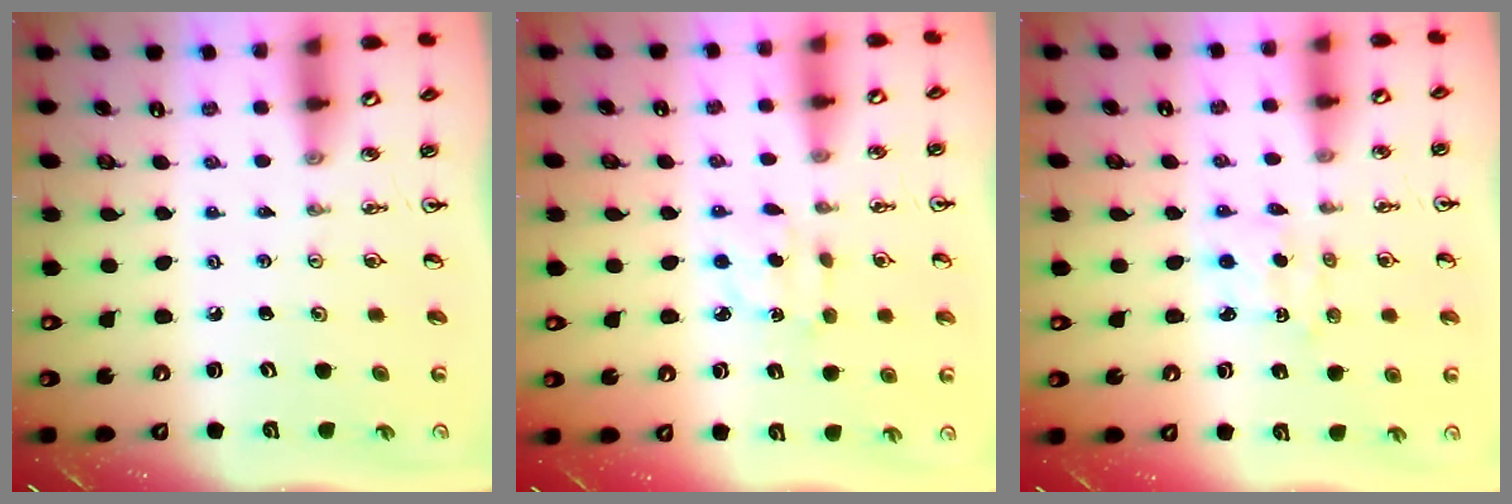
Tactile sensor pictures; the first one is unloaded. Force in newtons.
{"total": 4.2, "press": 4.2, "slide": 0.6}
{"total": 2.0, "press": 1.9, "slide": 0.6}